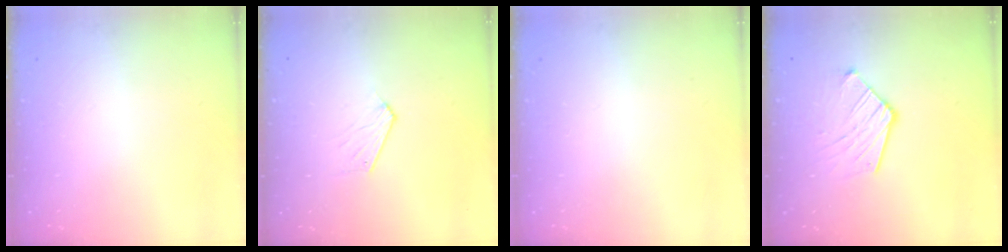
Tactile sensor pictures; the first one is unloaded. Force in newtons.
{"total": 4.5, "press": 4.5, "slide": 0.2}
{"total": 0.0}
{"total": 11.1, "press": 11.0, "slide": 0.9}